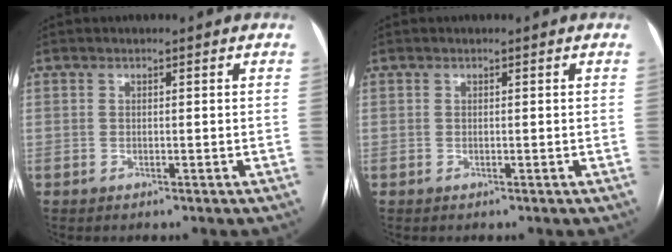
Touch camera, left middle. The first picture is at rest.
{"total": 0.0}